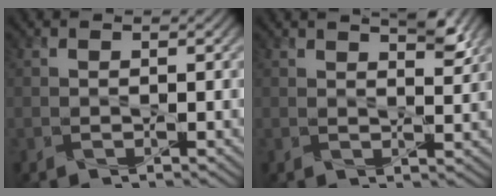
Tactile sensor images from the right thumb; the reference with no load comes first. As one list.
[{"total": 3.7, "force": [2.5, 1.0, 2.5], "torque": [-0.044, -0.002, 0.042]}]